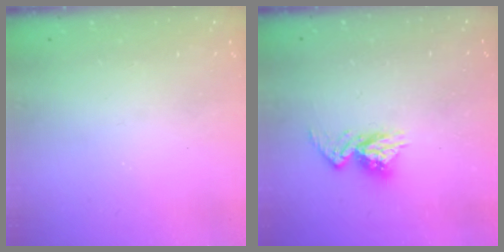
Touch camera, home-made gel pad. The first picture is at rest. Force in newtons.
{"total": 8.9, "press": 8.9, "slide": 0.4}